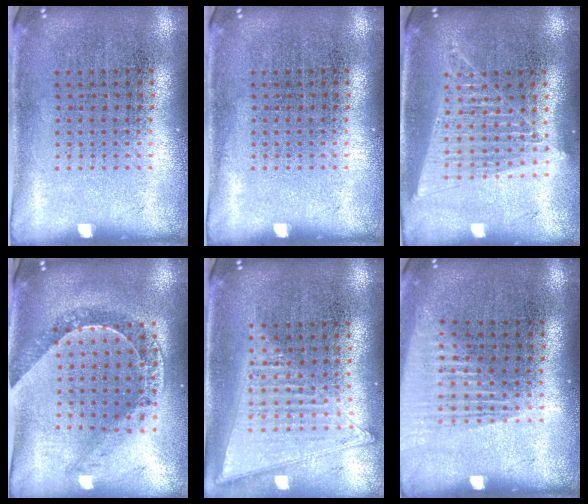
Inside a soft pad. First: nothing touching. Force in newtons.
{"total": 0.0}
{"total": 1.6, "press": 1.5, "slide": 0.6}
{"total": 0.7, "press": 0.7, "slide": 0.1}
{"total": 1.4, "press": 1.3, "slide": 0.3}
{"total": 1.3, "press": 1.2, "slide": 0.2}